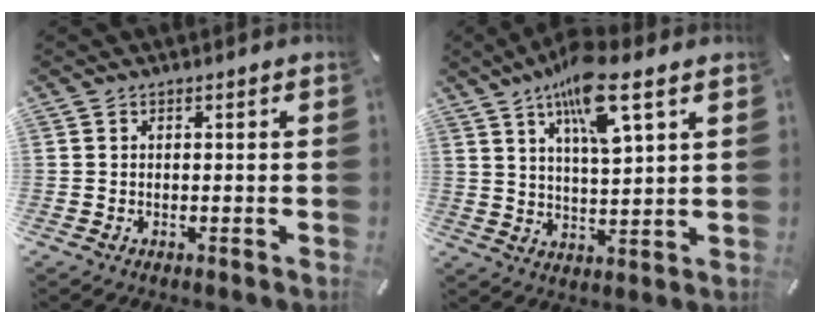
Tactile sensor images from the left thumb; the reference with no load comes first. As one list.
[{"total": 13.1, "force": [7.8, 3.3, 9.9], "torque": [-0.176, -0.027, 0.131]}]